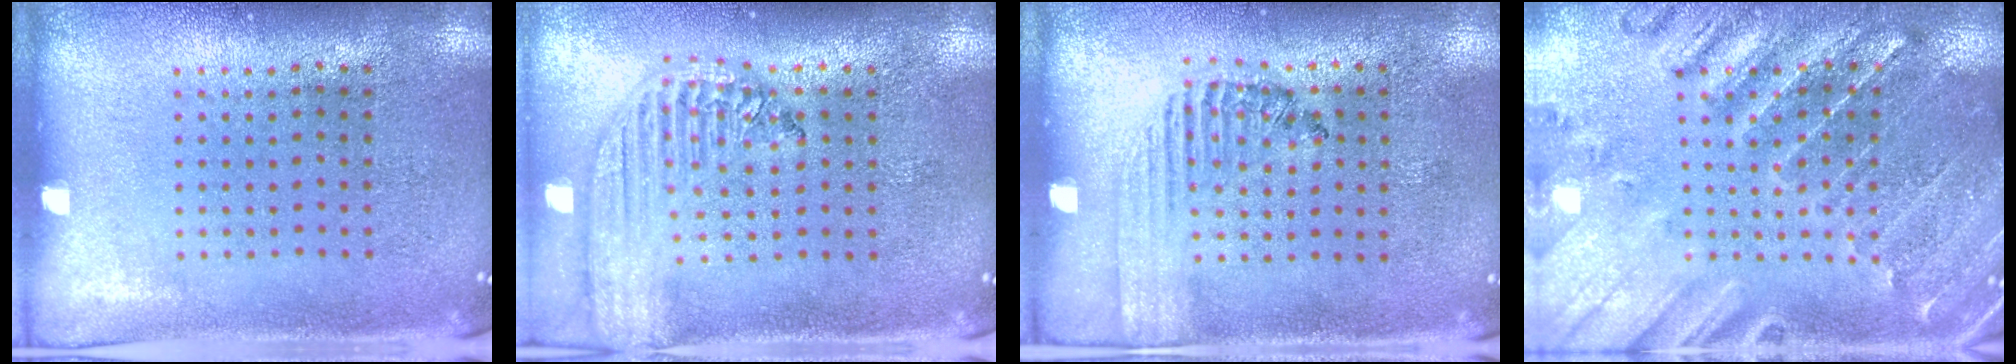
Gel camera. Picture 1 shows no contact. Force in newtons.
{"total": 2.2, "press": 1.9, "slide": 1.1}
{"total": 1.3, "press": 1.0, "slide": 0.8}
{"total": 1.1, "press": 1.1, "slide": 0.3}